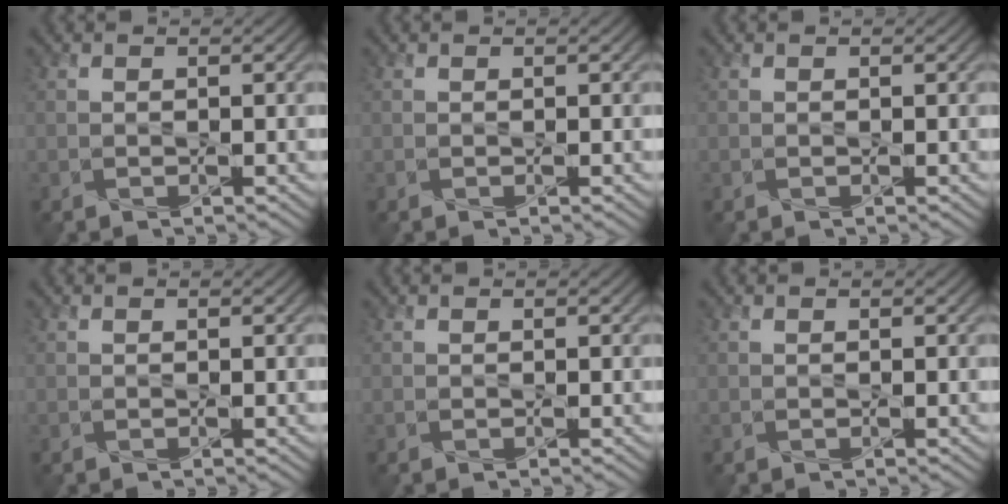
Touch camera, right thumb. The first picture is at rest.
{"total": 0.0}
{"total": 0.0}
{"total": 0.0}
{"total": 0.0}
{"total": 0.0}